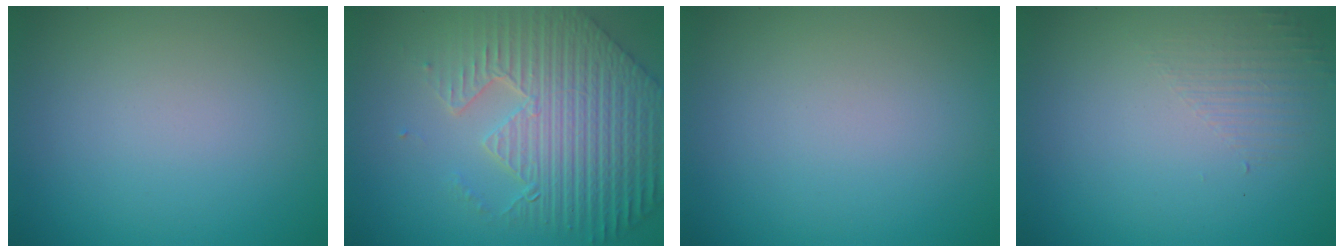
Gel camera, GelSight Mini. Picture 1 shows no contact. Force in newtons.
{"total": 8.9, "press": 6.3, "slide": 6.2}
{"total": 0.0}
{"total": 1.4, "press": 0.2, "slide": 1.4}